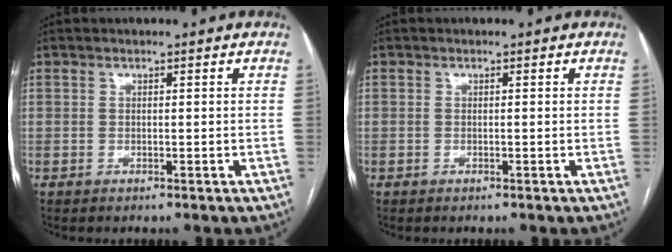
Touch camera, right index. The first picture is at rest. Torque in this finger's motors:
{"motor_torque": [0.21, 0.15, 0.02, 0.02]}